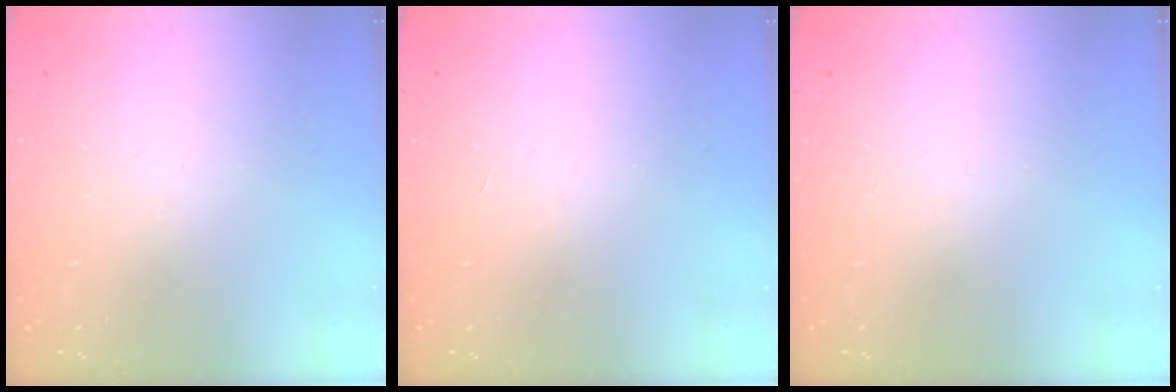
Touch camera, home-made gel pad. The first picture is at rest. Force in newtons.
{"total": 1.5, "press": 1.5, "slide": 0.1}
{"total": 0.0}